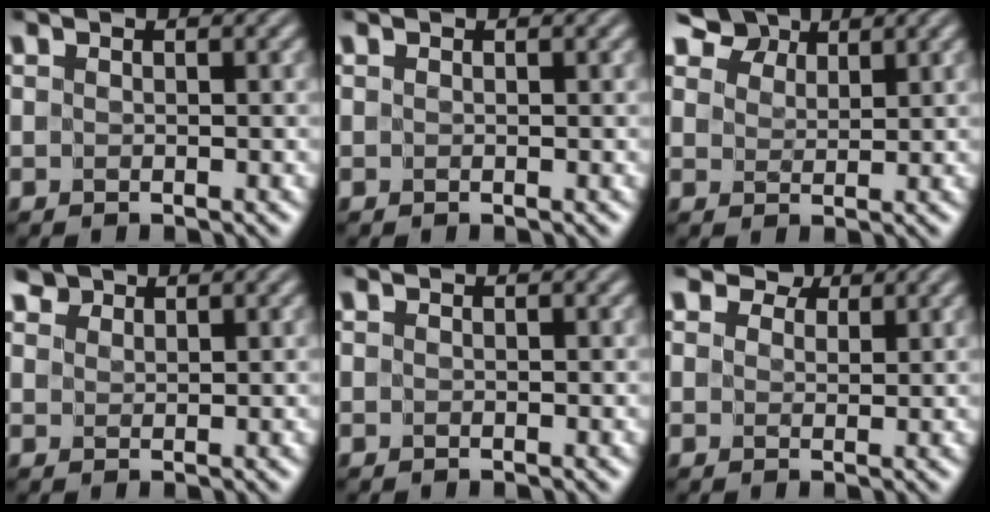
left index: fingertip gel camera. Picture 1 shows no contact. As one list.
[{"total": 0.0}, {"total": 4.6, "force": [4.0, 2.0, 1.2], "torque": [-0.038, -0.010, 0.082]}, {"total": 2.0, "force": [1.9, 0.7, 0.1], "torque": [-0.010, -0.004, 0.040]}, {"total": 0.0}, {"total": 2.6, "force": [2.1, 1.4, 0.8], "torque": [-0.017, -0.006, 0.024]}]